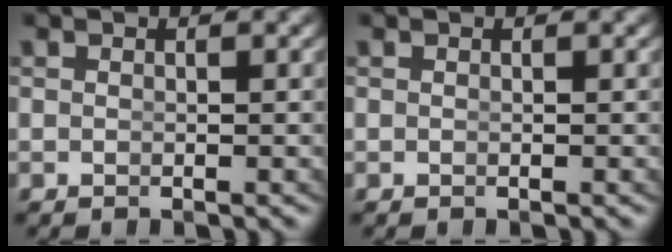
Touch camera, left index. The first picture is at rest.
{"total": 0.0}